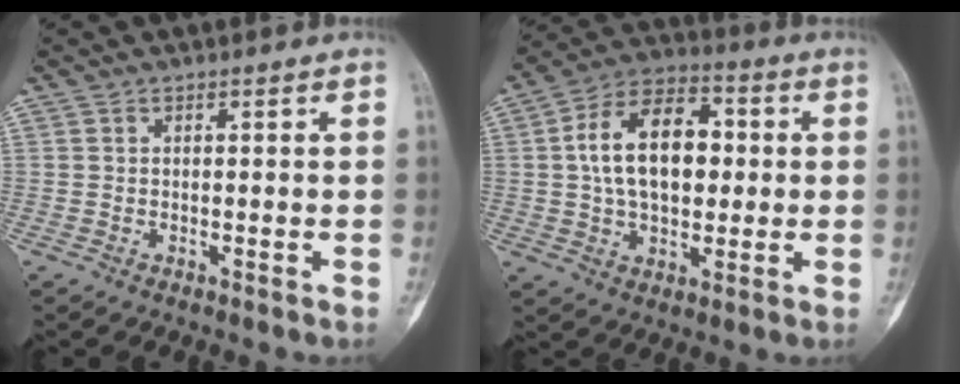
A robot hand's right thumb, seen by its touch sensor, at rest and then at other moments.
{"total": 16.5, "force": [1.8, 10.1, 12.9], "torque": [-0.196, 0.019, 0.026]}